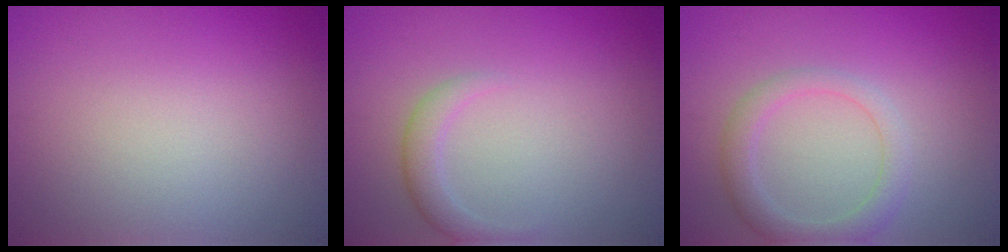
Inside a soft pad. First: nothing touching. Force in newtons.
{"total": 2.0, "press": 2.0, "slide": 0.1}
{"total": 2.9, "press": 2.9, "slide": 0.1}